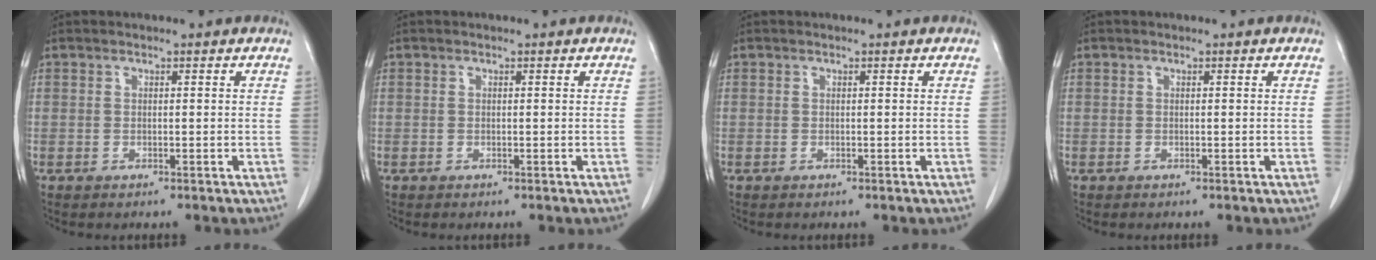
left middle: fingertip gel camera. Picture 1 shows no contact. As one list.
[{"total": 0.0}, {"total": 0.0}, {"total": 0.0}]